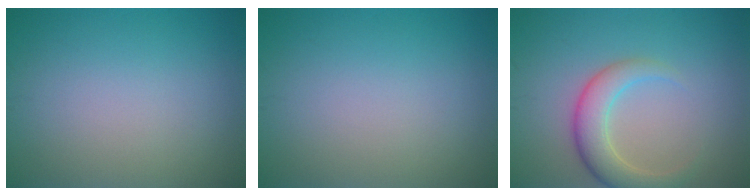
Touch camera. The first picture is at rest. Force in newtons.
{"total": 0.0}
{"total": 4.0, "press": 4.0, "slide": 0.3}